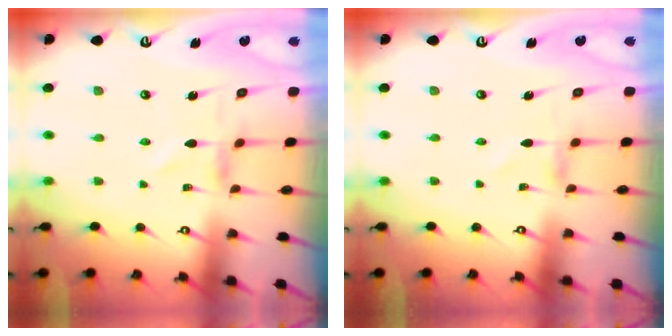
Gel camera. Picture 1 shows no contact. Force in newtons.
{"total": 0.0}